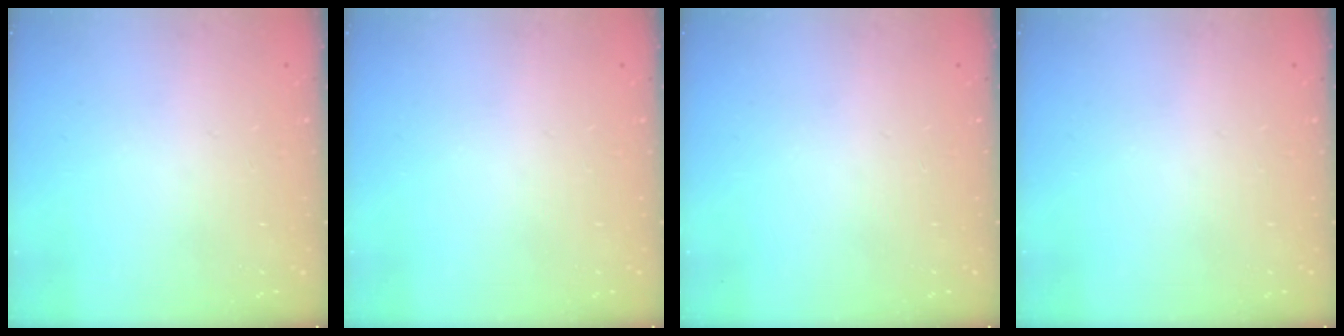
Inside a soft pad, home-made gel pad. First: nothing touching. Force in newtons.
{"total": 0.0}
{"total": 0.0}
{"total": 0.0}